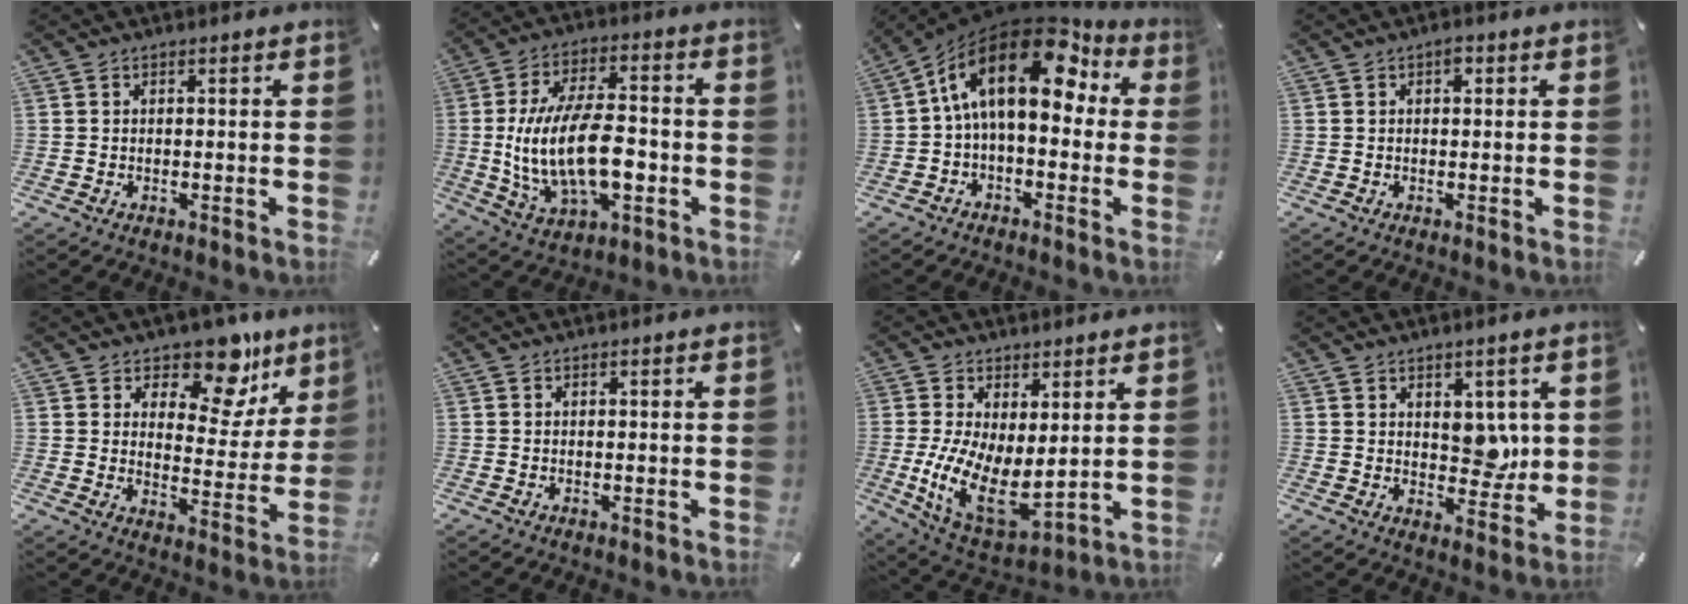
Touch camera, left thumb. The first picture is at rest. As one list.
[{"total": 19.1, "force": [-2.5, 10.1, 16.0], "torque": [-0.322, 0.001, -0.041]}, {"total": 18.3, "force": [4.5, 10.5, 14.4], "torque": [-0.268, -0.019, 0.074]}, {"total": 1.5, "force": [0.4, 1.0, 1.0], "torque": [-0.014, 0.003, 0.004]}, {"total": 13.1, "force": [10.0, 6.3, 5.6], "torque": [-0.073, -0.082, 0.174]}, {"total": 0.0}, {"total": 12.5, "force": [0.6, 6.4, 10.7], "torque": [-0.203, -0.034, 0.019]}, {"total": 6.6, "force": [2.2, 4.9, 3.8], "torque": [-0.035, -0.010, 0.036]}]